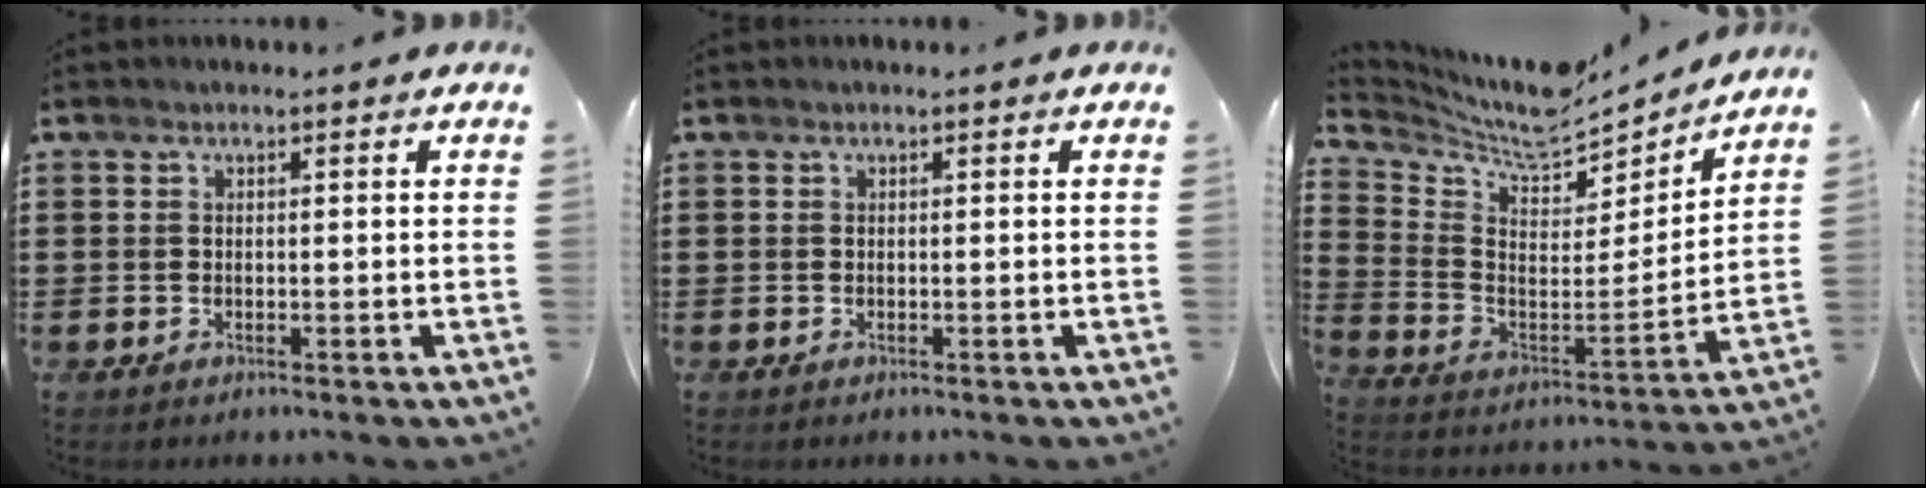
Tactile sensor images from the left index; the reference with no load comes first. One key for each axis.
{"total": 0.0}
{"total": 8.4, "fx": 7.6, "fy": 2.2, "fz": 2.7, "tx": -0.085, "ty": -0.058, "tz": 0.131}